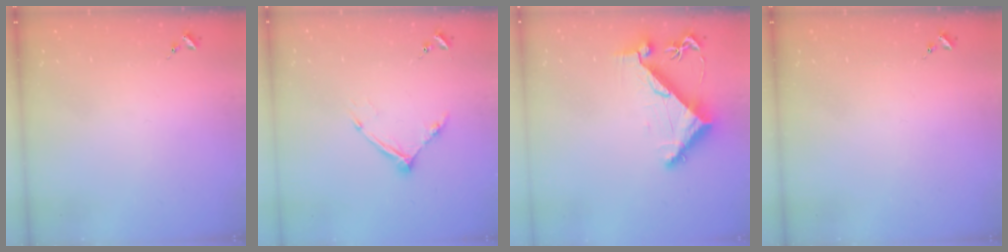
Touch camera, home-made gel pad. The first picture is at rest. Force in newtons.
{"total": 10.0, "press": 9.9, "slide": 0.7}
{"total": 7.9, "press": 7.8, "slide": 1.0}
{"total": 0.0}